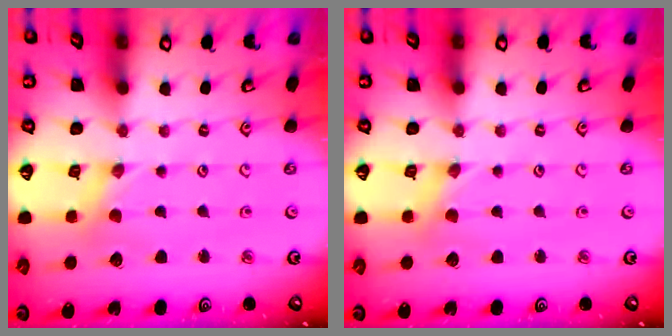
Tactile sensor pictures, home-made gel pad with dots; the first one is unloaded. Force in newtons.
{"total": 1.6, "press": 1.5, "slide": 0.3}